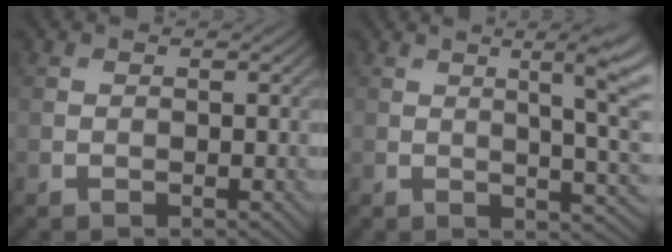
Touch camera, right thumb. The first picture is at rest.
{"total": 9.2, "force": [2.6, 2.4, 8.5], "torque": [-0.101, 0.019, 0.036]}